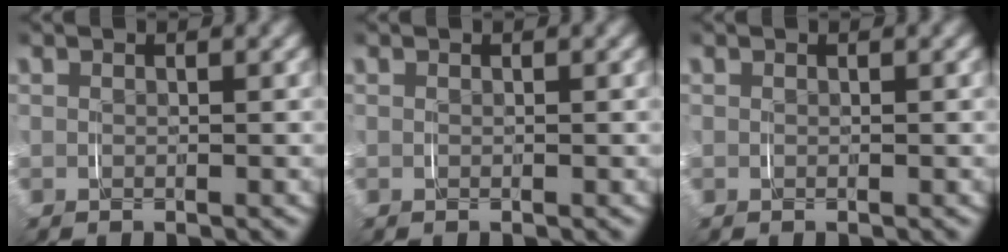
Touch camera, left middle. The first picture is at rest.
{"total": 0.0}
{"total": 0.0}